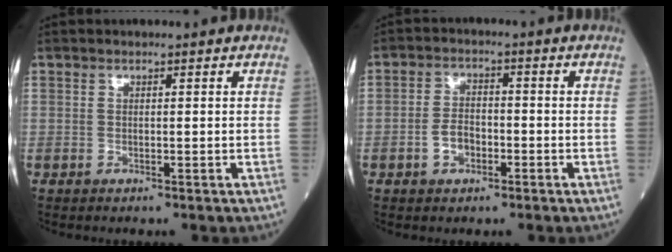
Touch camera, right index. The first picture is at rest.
{"total": 3.9, "force": [-1.6, 2.5, 2.6], "torque": [-0.054, 0.007, -0.028]}